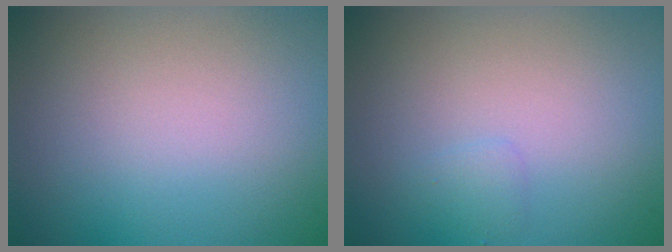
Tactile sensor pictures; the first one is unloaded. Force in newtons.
{"total": 0.8, "press": 0.7, "slide": 0.1}